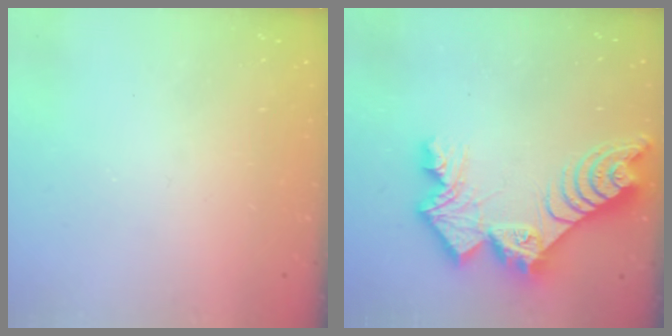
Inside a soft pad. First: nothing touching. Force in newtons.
{"total": 14.9, "press": 14.8, "slide": 1.5}